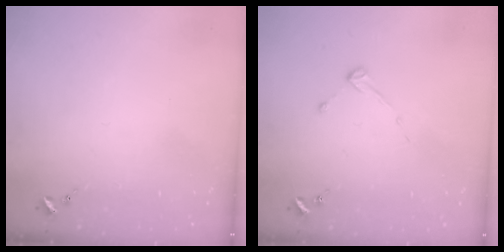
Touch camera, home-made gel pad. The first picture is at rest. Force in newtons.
{"total": 2.9, "press": 2.8, "slide": 0.3}